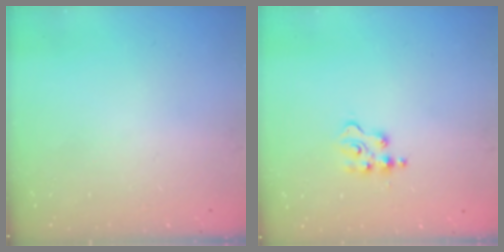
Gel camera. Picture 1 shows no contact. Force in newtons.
{"total": 3.7, "press": 3.7, "slide": 0.5}